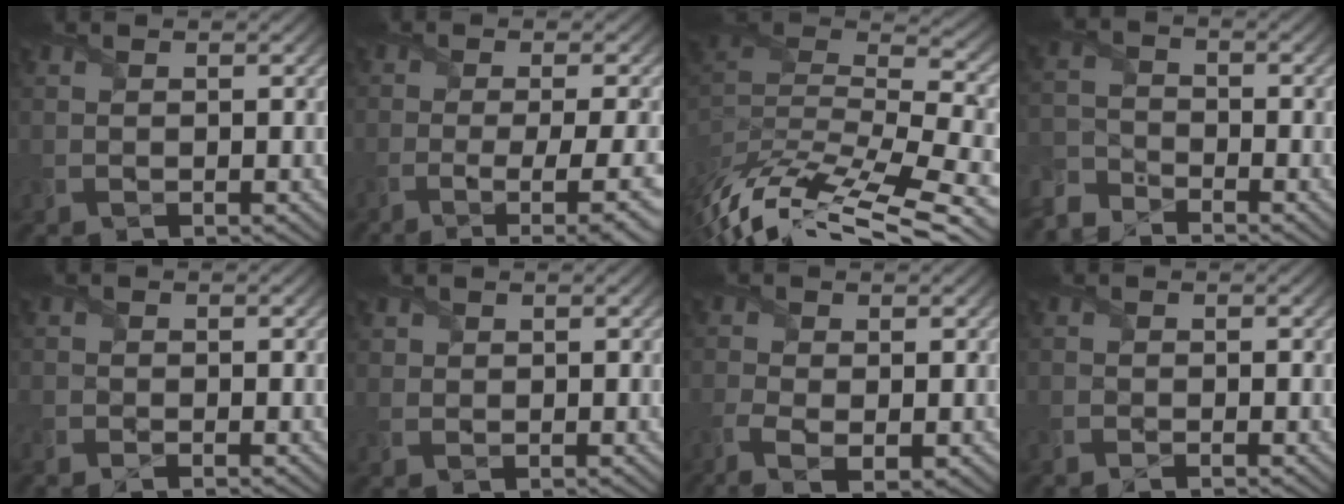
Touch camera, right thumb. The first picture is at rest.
{"total": 7.2, "force": [-3.2, 1.3, 6.4], "torque": [-0.092, -0.007, -0.045]}
{"total": 11.7, "force": [-5.6, 3.2, 9.7], "torque": [-0.196, 0.014, -0.083]}
{"total": 4.6, "force": [-4.3, 1.4, 0.9], "torque": [-0.027, -0.006, -0.106]}
{"total": 1.3, "force": [-1.2, 0.4, 0.4], "torque": [-0.012, -0.008, -0.027]}
{"total": 0.8, "force": [0.6, 0.6, 0.0], "torque": [-0.004, -0.002, 0.011]}
{"total": 4.2, "force": [-2.0, 1.6, 3.3], "torque": [-0.089, -0.012, -0.040]}
{"total": 1.0, "force": [-1.0, 0.1, 0.3], "torque": [-0.007, -0.003, -0.023]}